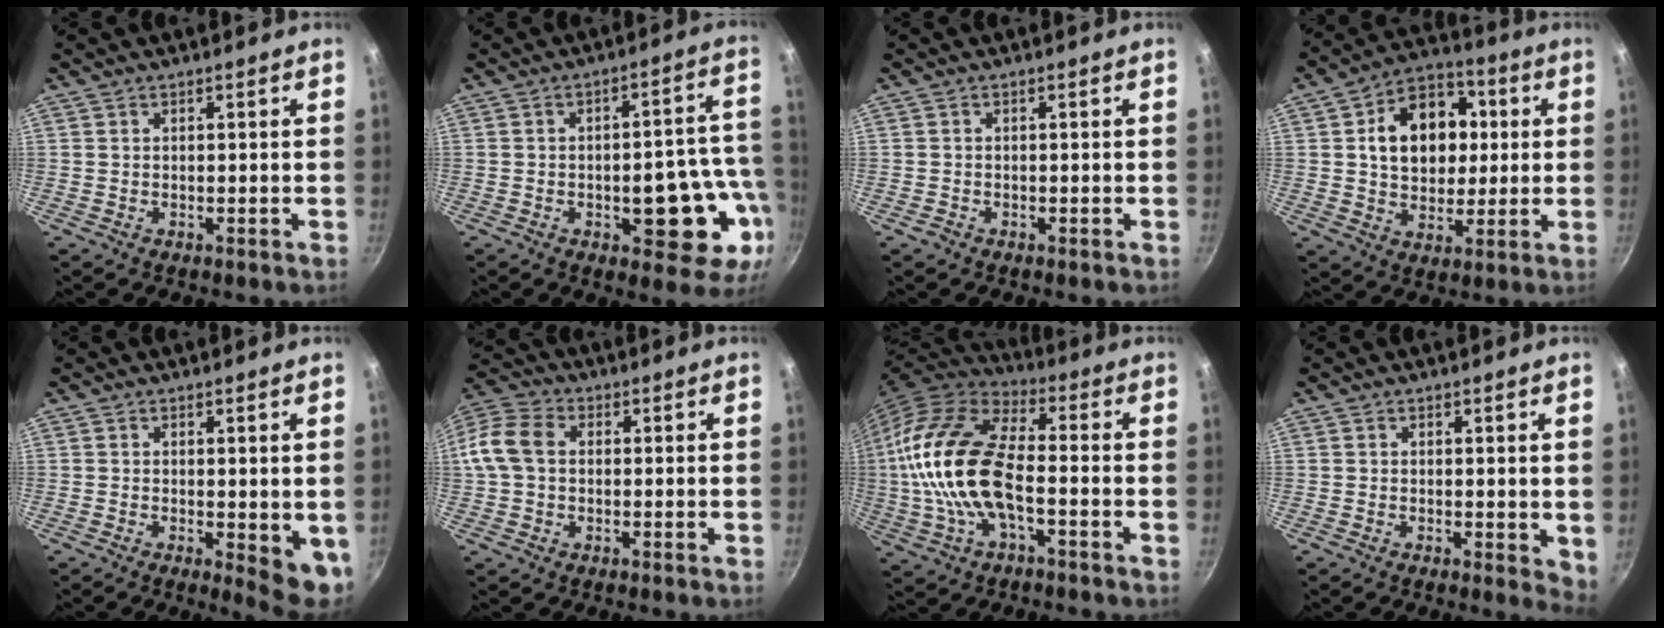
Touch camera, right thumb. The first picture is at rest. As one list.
[{"total": 17.5, "force": [-4.4, 6.7, 15.6], "torque": [-0.170, 0.021, -0.053]}, {"total": 0.9, "force": [-0.6, 0.6, 0.2], "torque": [-0.008, 0.005, -0.012]}, {"total": 16.1, "force": [2.7, 12.0, 10.3], "torque": [-0.120, 0.017, 0.036]}, {"total": 6.4, "force": [-0.5, 2.4, 5.9], "torque": [-0.067, -0.010, -0.001]}, {"total": 9.4, "force": [0.6, 6.9, 6.4], "torque": [-0.122, 0.025, -0.005]}, {"total": 19.3, "force": [-2.1, 9.2, 16.8], "torque": [-0.321, 0.031, -0.052]}, {"total": 3.4, "force": [0.5, 1.7, 2.9], "torque": [-0.033, -0.006, 0.007]}]